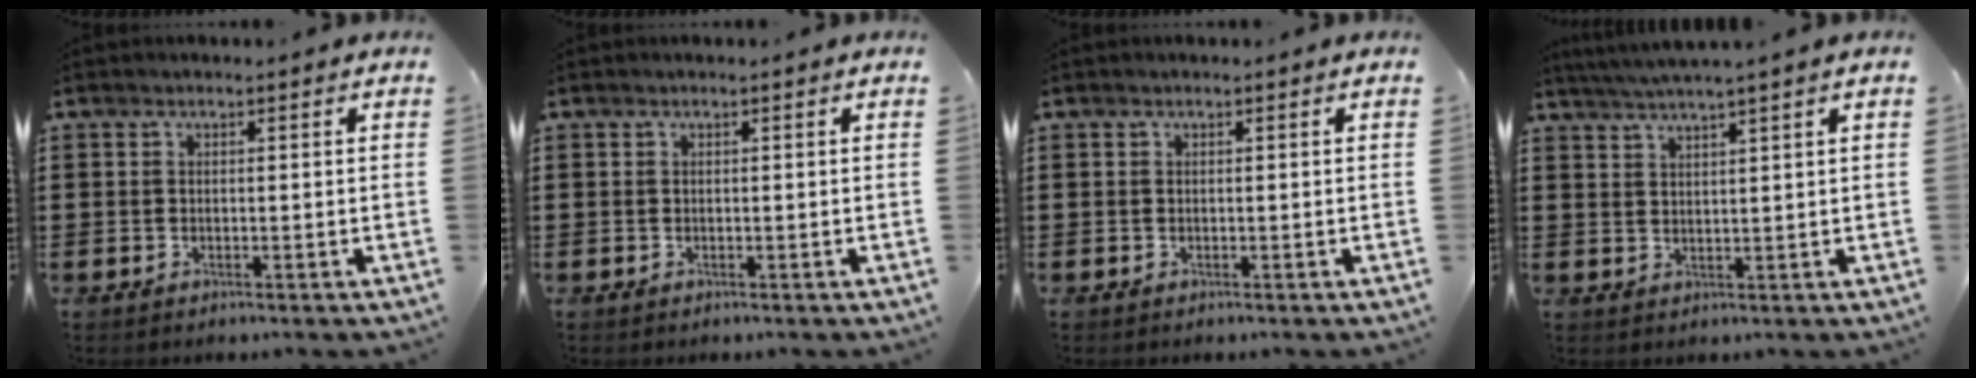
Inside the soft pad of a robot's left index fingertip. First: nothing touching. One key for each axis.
{"total": 0.0}
{"total": 0.0}
{"total": 3.0, "fx": 2.6, "fy": -0.7, "fz": 1.2, "tx": -0.028, "ty": -0.005, "tz": 0.048}